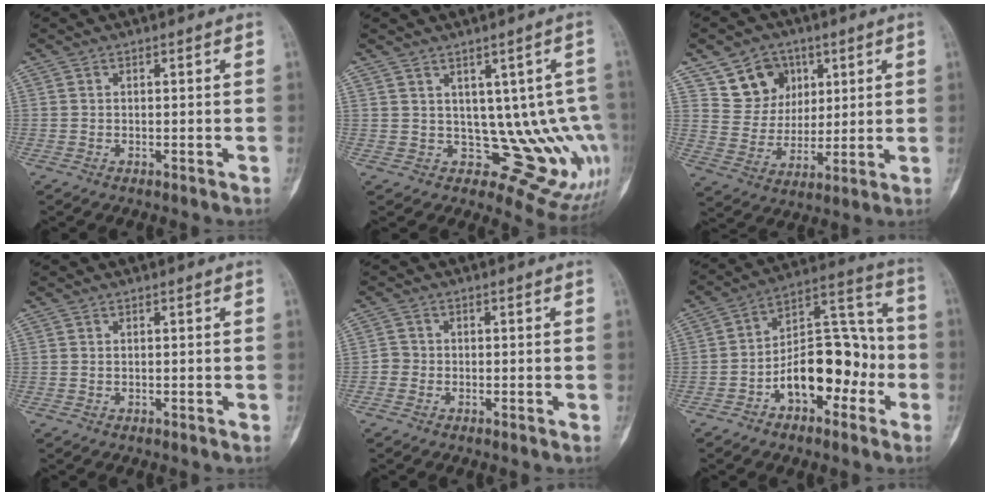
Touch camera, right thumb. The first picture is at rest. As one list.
[{"total": 11.4, "force": [0.7, 6.9, 9.0], "torque": [-0.067, -0.016, 0.030]}, {"total": 11.2, "force": [5.7, 9.0, 3.5], "torque": [-0.019, -0.028, 0.110]}, {"total": 0.0}, {"total": 1.8, "force": [-0.6, 1.6, 0.4], "torque": [0.001, 0.007, -0.019]}, {"total": 16.1, "force": [-5.0, 9.4, 12.0], "torque": [-0.154, 0.061, -0.082]}]